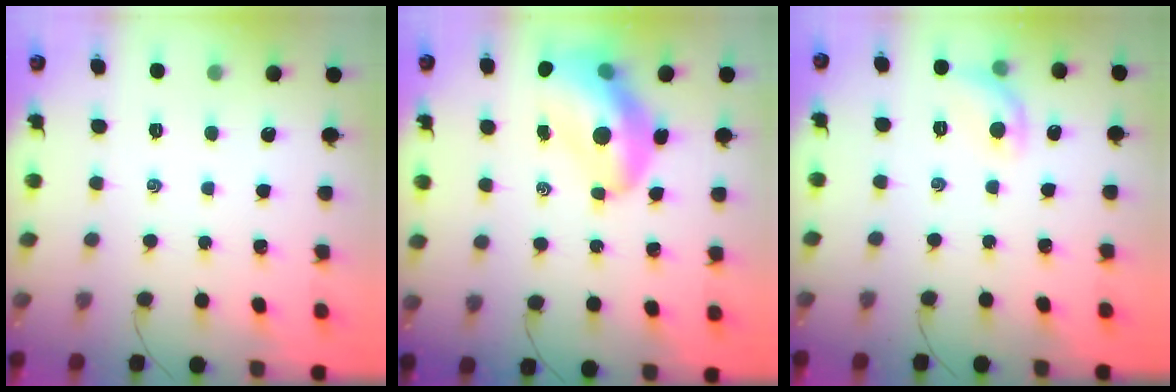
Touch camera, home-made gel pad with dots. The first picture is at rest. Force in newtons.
{"total": 13.8, "press": 13.3, "slide": 3.7}
{"total": 7.7, "press": 7.6, "slide": 1.1}